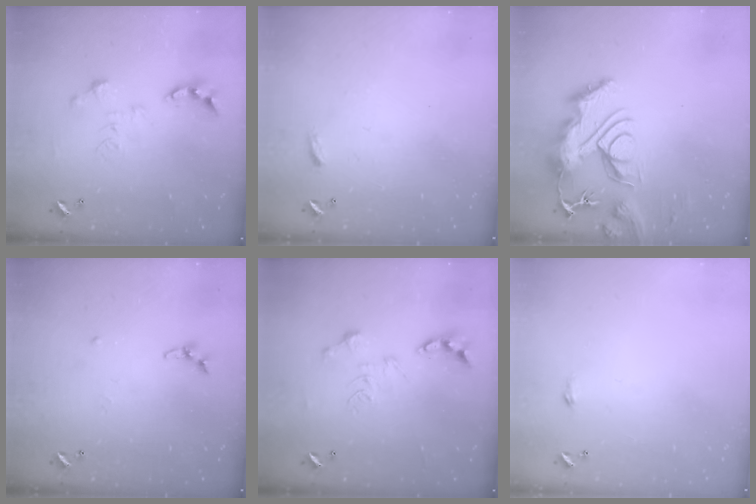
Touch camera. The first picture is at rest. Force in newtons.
{"total": 3.1, "press": 3.0, "slide": 0.4}
{"total": 14.1, "press": 14.1, "slide": 1.4}
{"total": 6.2, "press": 6.1, "slide": 0.7}
{"total": 0.0}
{"total": 1.8, "press": 1.8, "slide": 0.3}